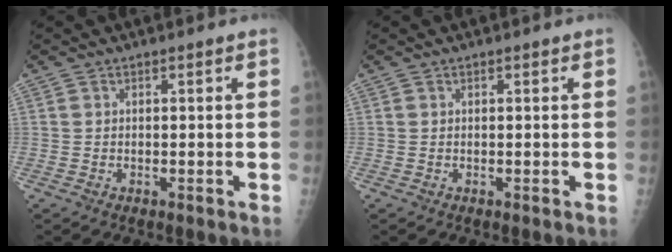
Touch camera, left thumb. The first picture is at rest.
{"total": 0.0}